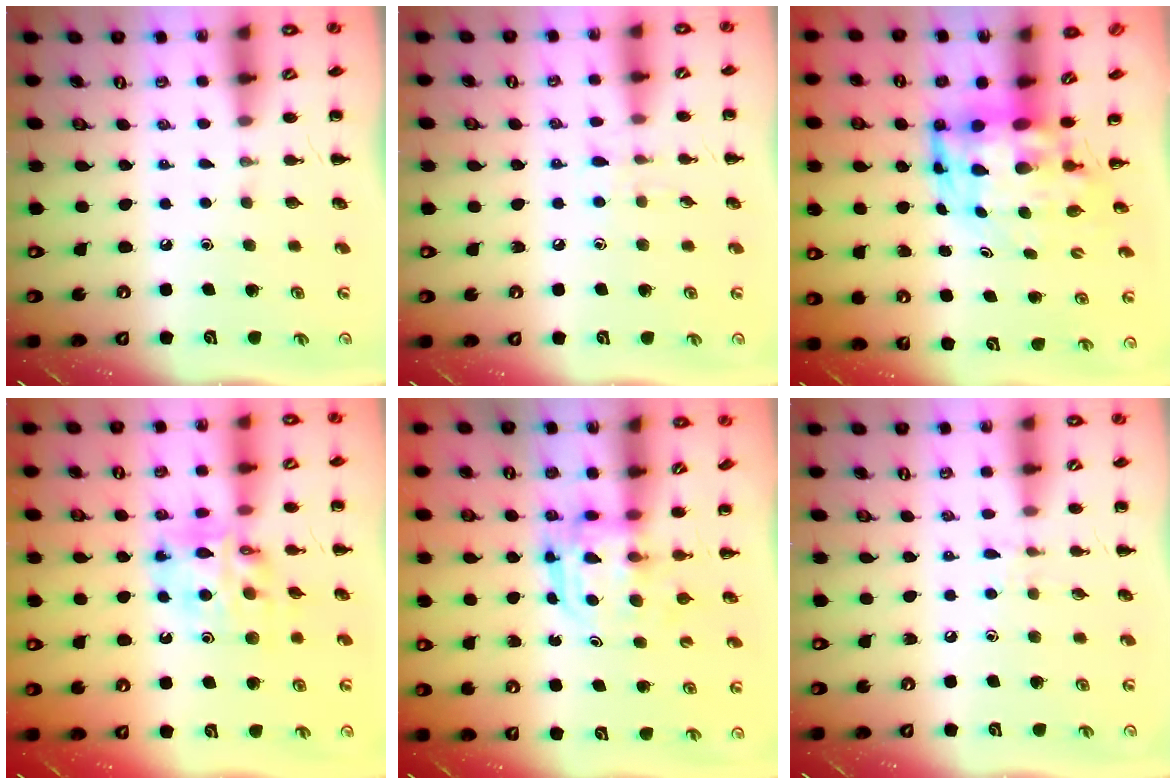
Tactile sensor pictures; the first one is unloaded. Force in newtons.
{"total": 5.9, "press": 5.5, "slide": 2.2}
{"total": 7.3, "press": 7.0, "slide": 2.2}
{"total": 11.3, "press": 11.0, "slide": 2.7}
{"total": 3.1, "press": 3.1, "slide": 0.2}
{"total": 5.1, "press": 4.7, "slide": 2.0}